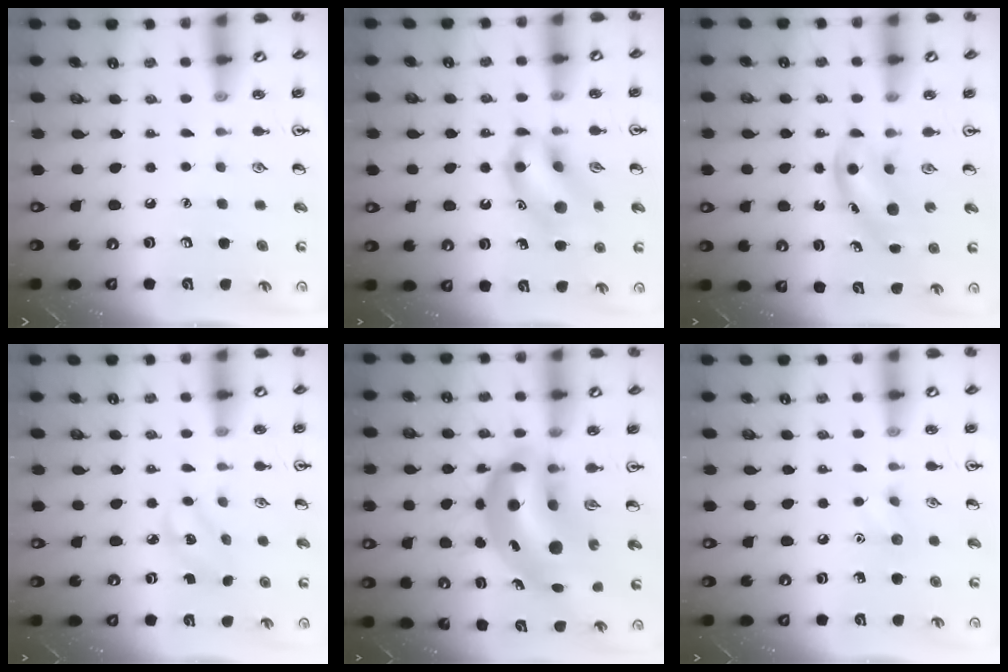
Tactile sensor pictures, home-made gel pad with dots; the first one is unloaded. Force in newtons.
{"total": 12.4, "press": 12.3, "slide": 2.0}
{"total": 5.2, "press": 5.1, "slide": 0.9}
{"total": 2.8, "press": 2.7, "slide": 0.9}
{"total": 15.1, "press": 14.5, "slide": 4.2}
{"total": 5.5, "press": 5.2, "slide": 1.8}